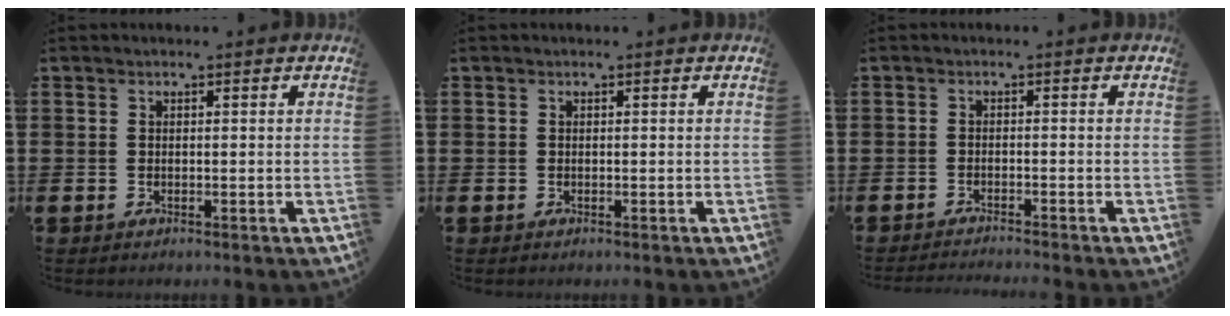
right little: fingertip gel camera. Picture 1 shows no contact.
{"total": 0.0}
{"total": 1.1, "force": [-1.1, -0.3, 0.1], "torque": [-0.001, 0.000, -0.022]}